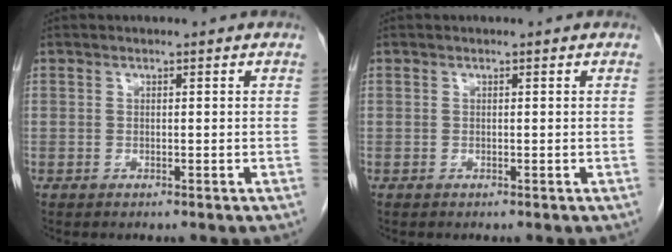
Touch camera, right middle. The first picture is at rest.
{"total": 0.0}